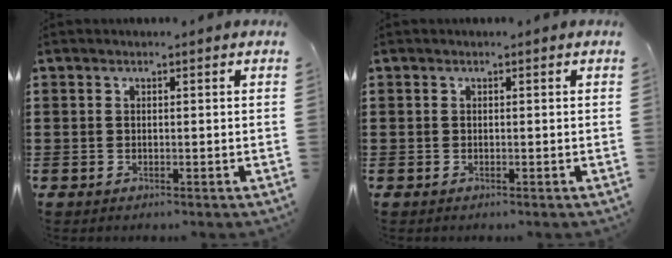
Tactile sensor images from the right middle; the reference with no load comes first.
{"total": 0.0}